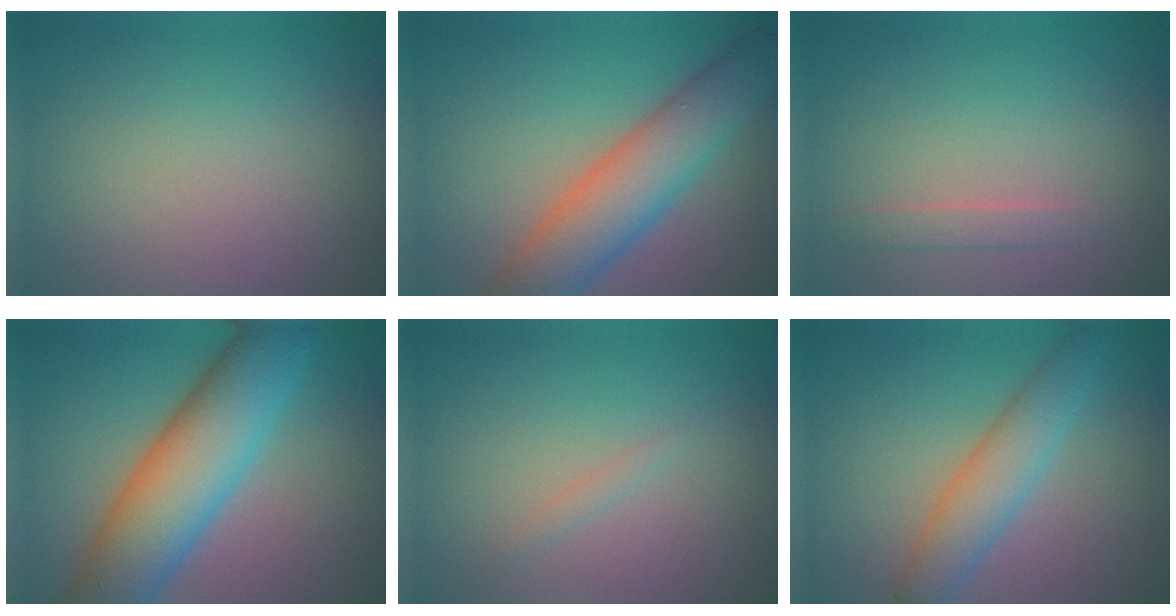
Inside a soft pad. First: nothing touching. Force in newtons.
{"total": 7.6, "press": 7.6, "slide": 0.3}
{"total": 1.1, "press": 1.1, "slide": 0.1}
{"total": 10.7, "press": 10.7, "slide": 0.2}
{"total": 0.7, "press": 0.7, "slide": 0.1}
{"total": 4.2, "press": 4.2, "slide": 0.3}